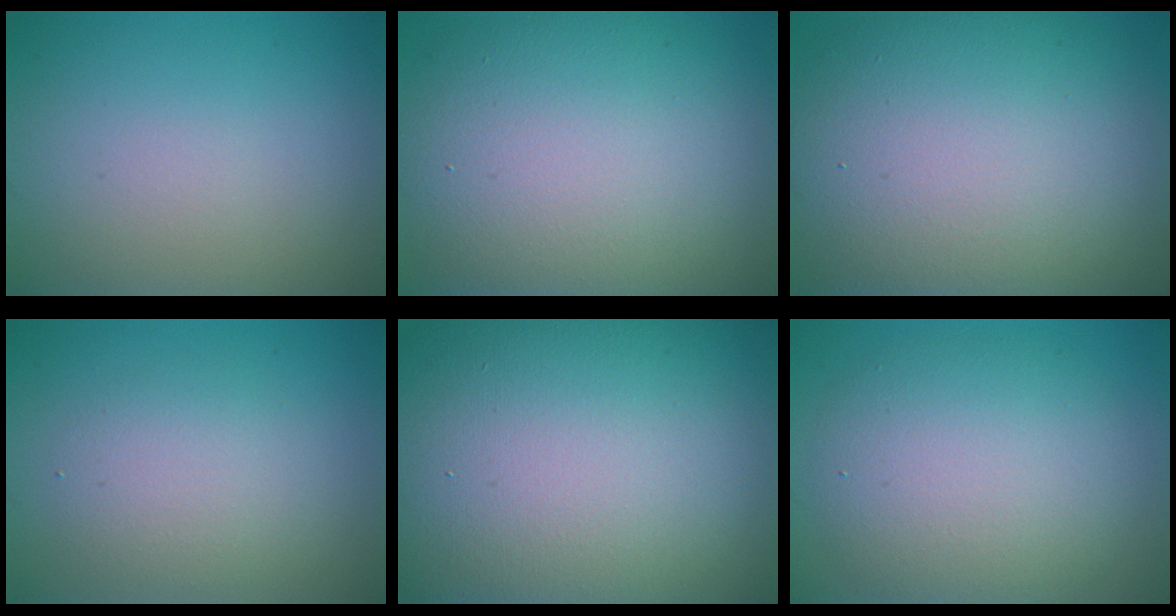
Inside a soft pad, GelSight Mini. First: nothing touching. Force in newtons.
{"total": 13.1, "press": 13.1, "slide": 0.2}
{"total": 14.6, "press": 14.5, "slide": 0.7}
{"total": 3.1, "press": 3.1, "slide": 0.1}
{"total": 24.9, "press": 24.9, "slide": 0.8}
{"total": 6.9, "press": 6.9, "slide": 0.6}